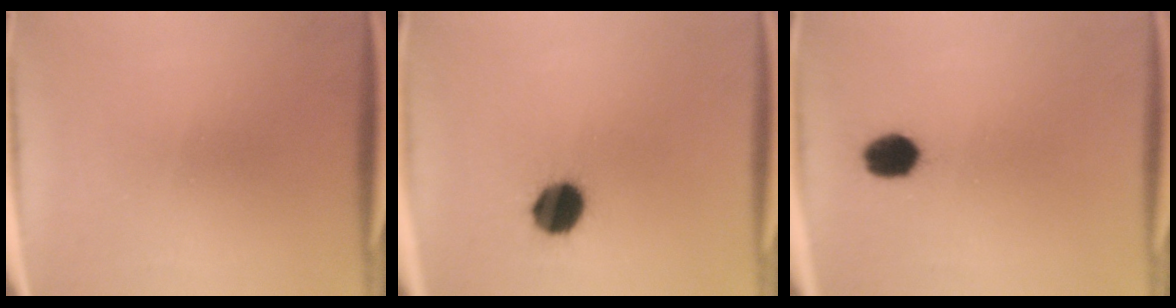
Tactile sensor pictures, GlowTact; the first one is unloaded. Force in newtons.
{"total": 9.6}
{"total": 5.6}